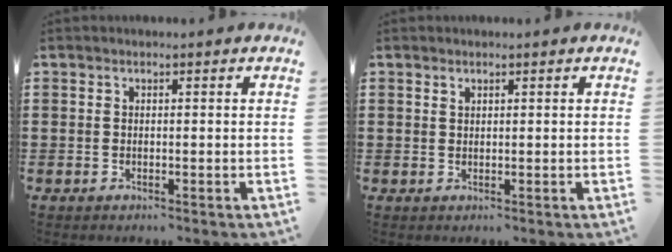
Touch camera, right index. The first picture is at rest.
{"total": 0.7, "force": [0.5, 0.4, 0.2], "torque": [-0.006, 0.002, 0.010]}